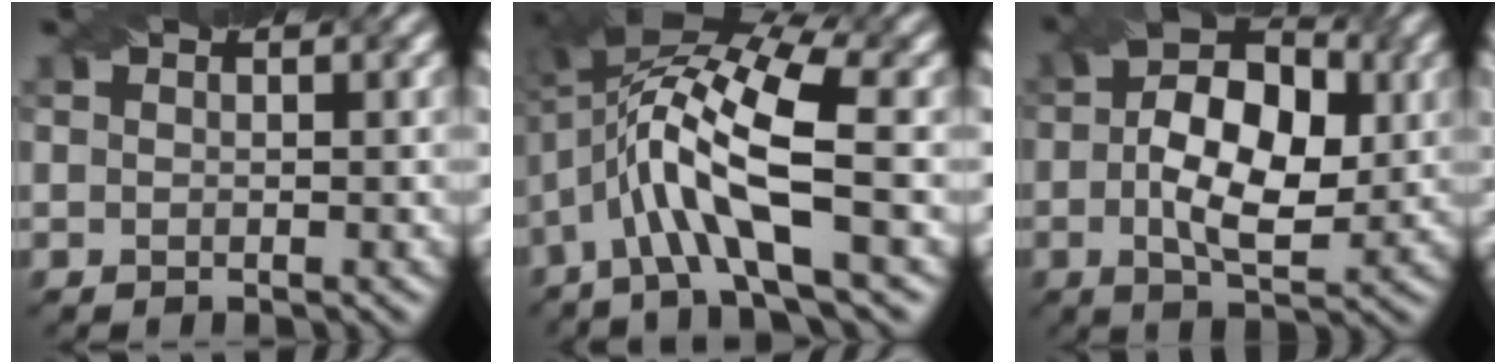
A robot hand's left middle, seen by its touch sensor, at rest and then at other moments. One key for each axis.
{"total": 10.2, "fx": -1.2, "fy": 3.1, "fz": 9.6, "tx": -0.184, "ty": 0.017, "tz": -0.032}
{"total": 8.7, "fx": 0.3, "fy": 4.8, "fz": 7.3, "tx": -0.128, "ty": 0.008, "tz": -0.002}